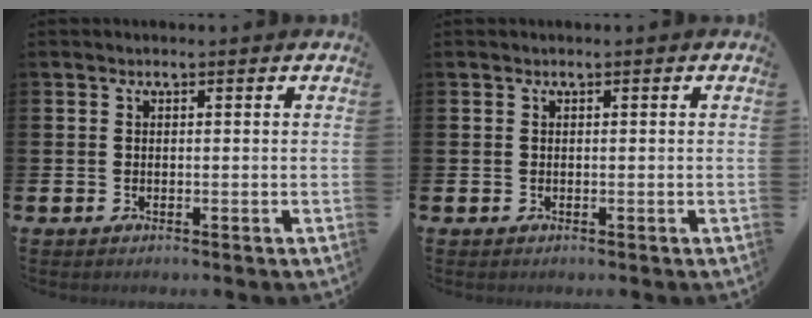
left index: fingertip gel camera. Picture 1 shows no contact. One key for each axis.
{"total": 0.0}